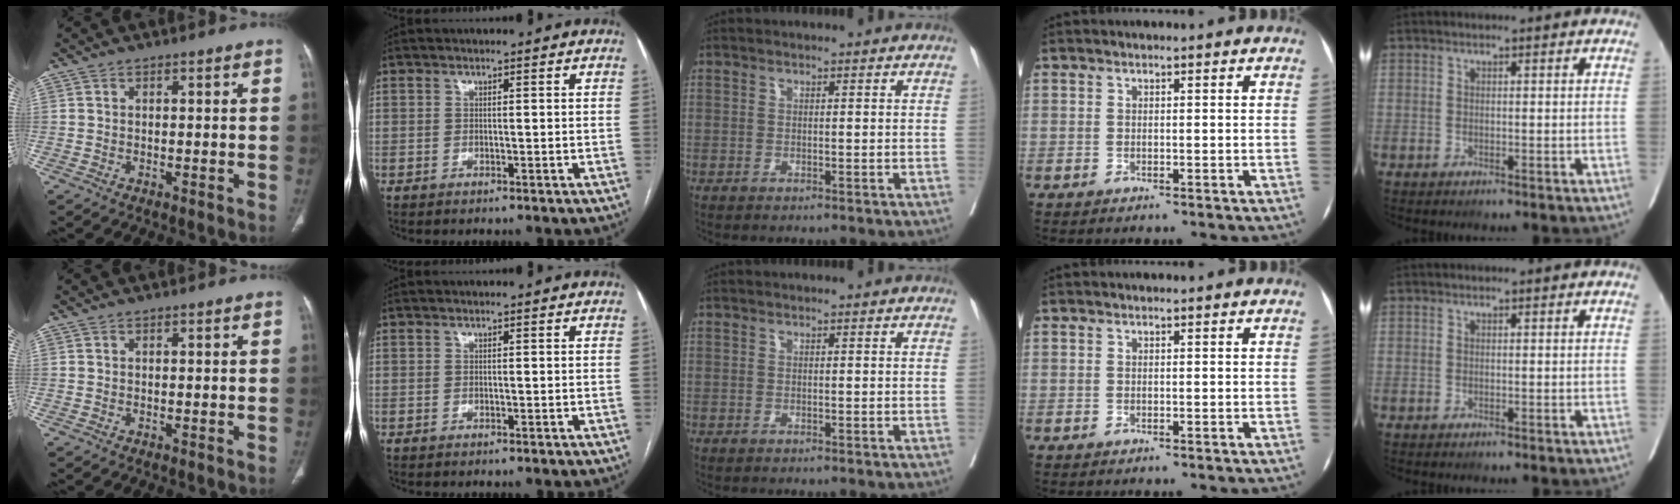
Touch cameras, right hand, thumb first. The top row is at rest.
{}